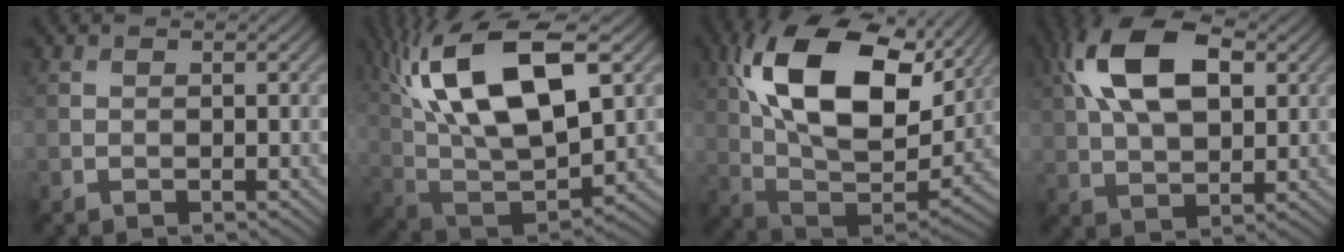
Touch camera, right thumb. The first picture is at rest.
{"total": 18.3, "force": [7.0, 7.9, 14.9], "torque": [-0.314, 0.027, 0.123]}
{"total": 19.8, "force": [7.6, 10.6, 14.9], "torque": [-0.294, 0.027, 0.122]}
{"total": 13.1, "force": [4.3, 6.9, 10.2], "torque": [-0.209, 0.021, 0.073]}